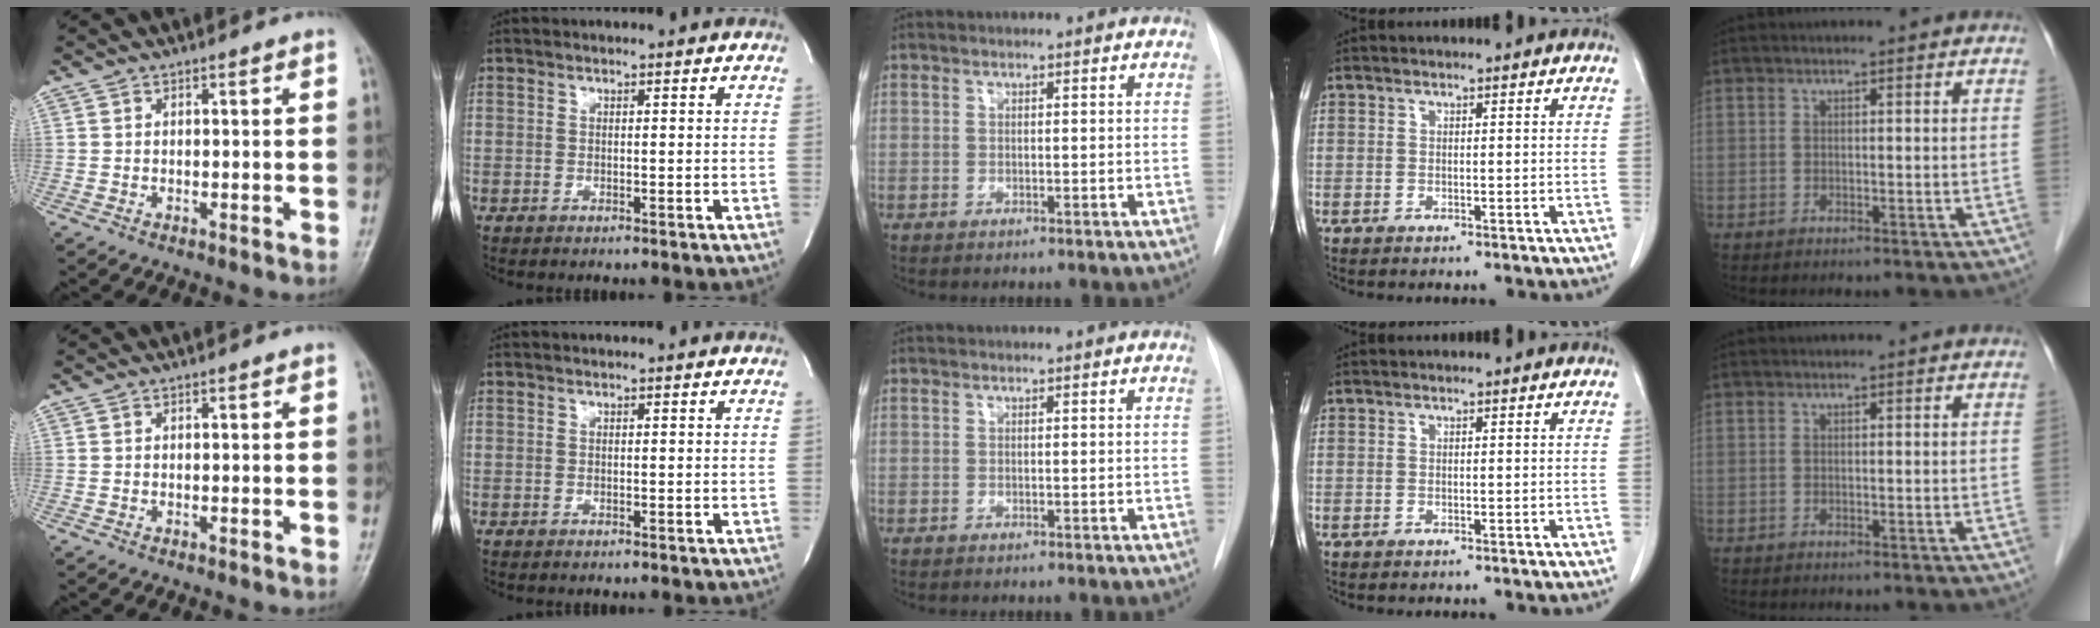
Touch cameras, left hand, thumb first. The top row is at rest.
{}